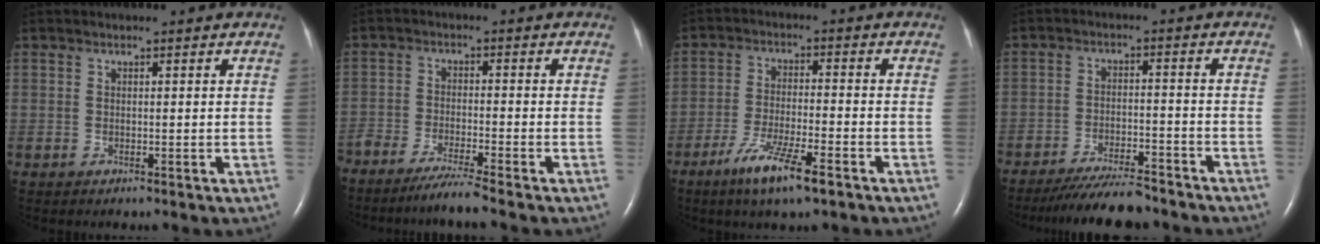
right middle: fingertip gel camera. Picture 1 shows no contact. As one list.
[{"total": 5.6, "force": [-4.8, -1.0, 2.8], "torque": [-0.045, -0.018, -0.088]}, {"total": 8.3, "force": [-5.1, 0.8, 6.5], "torque": [-0.126, -0.015, -0.091]}, {"total": 10.2, "force": [-9.2, 1.4, 4.0], "torque": [-0.062, -0.013, -0.148]}]